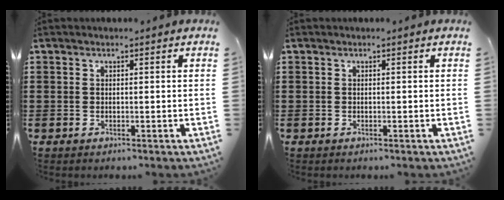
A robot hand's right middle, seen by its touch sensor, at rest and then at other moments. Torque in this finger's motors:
{"motor_torque": [-0.36, 0.23, -0.05, -0.01]}